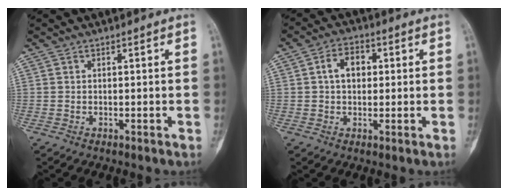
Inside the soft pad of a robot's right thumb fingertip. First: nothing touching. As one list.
[{"total": 5.8, "force": [1.0, 4.1, 4.1], "torque": [-0.055, 0.014, 0.011]}]